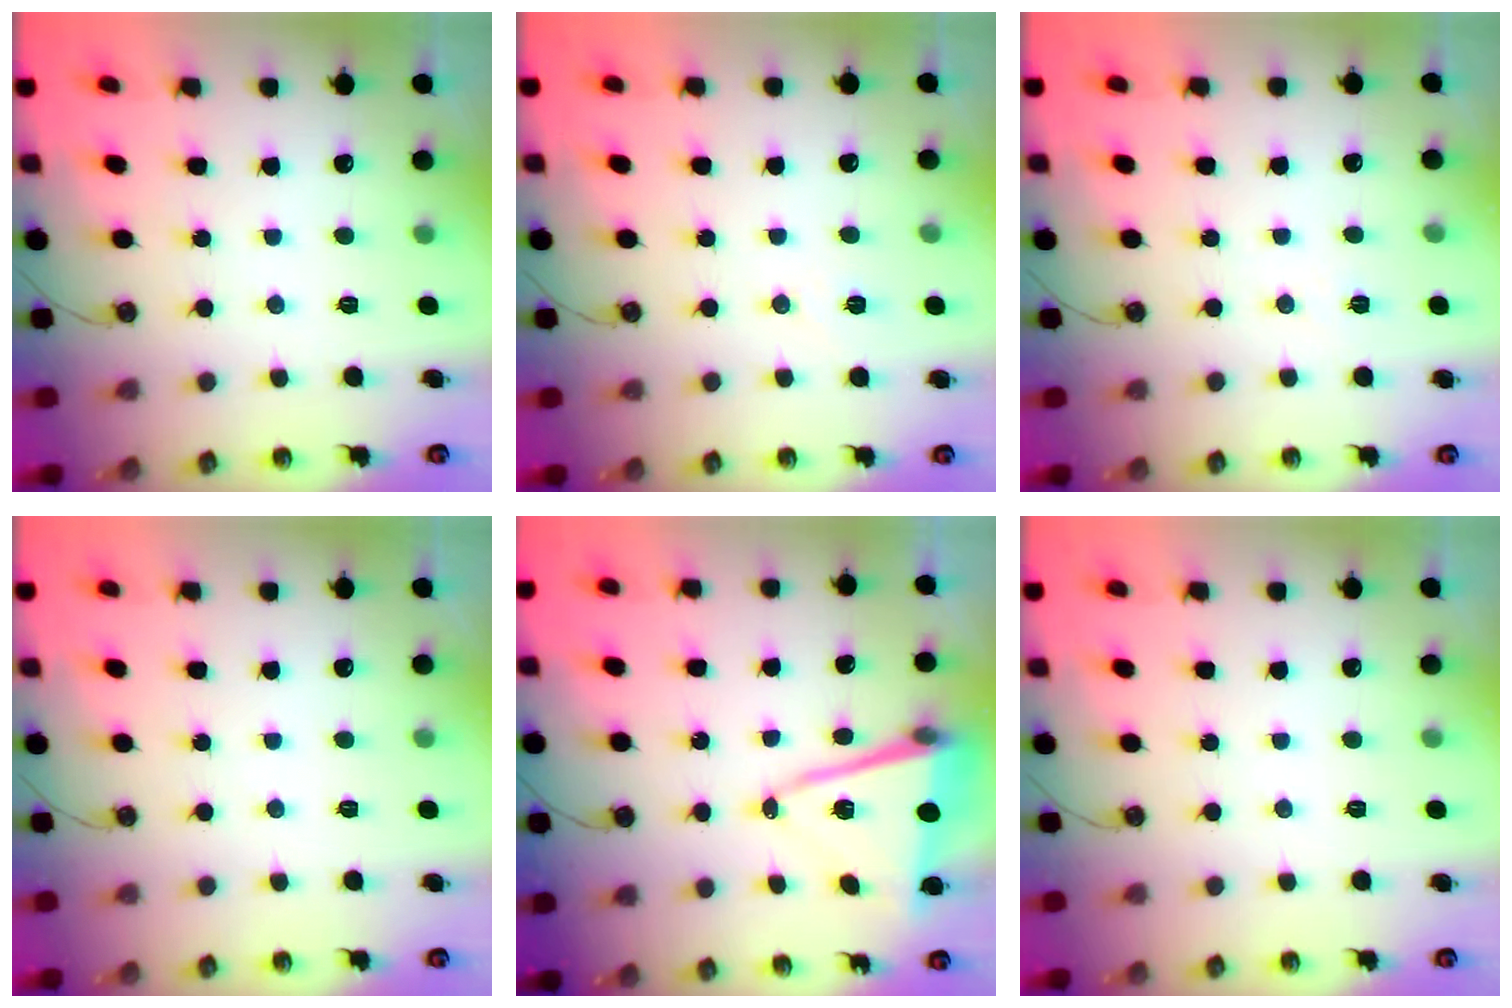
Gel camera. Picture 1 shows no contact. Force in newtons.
{"total": 5.9, "press": 5.8, "slide": 1.0}
{"total": 5.2, "press": 2.7, "slide": 4.5}
{"total": 0.0}
{"total": 11.1, "press": 10.7, "slide": 3.0}
{"total": 0.0}